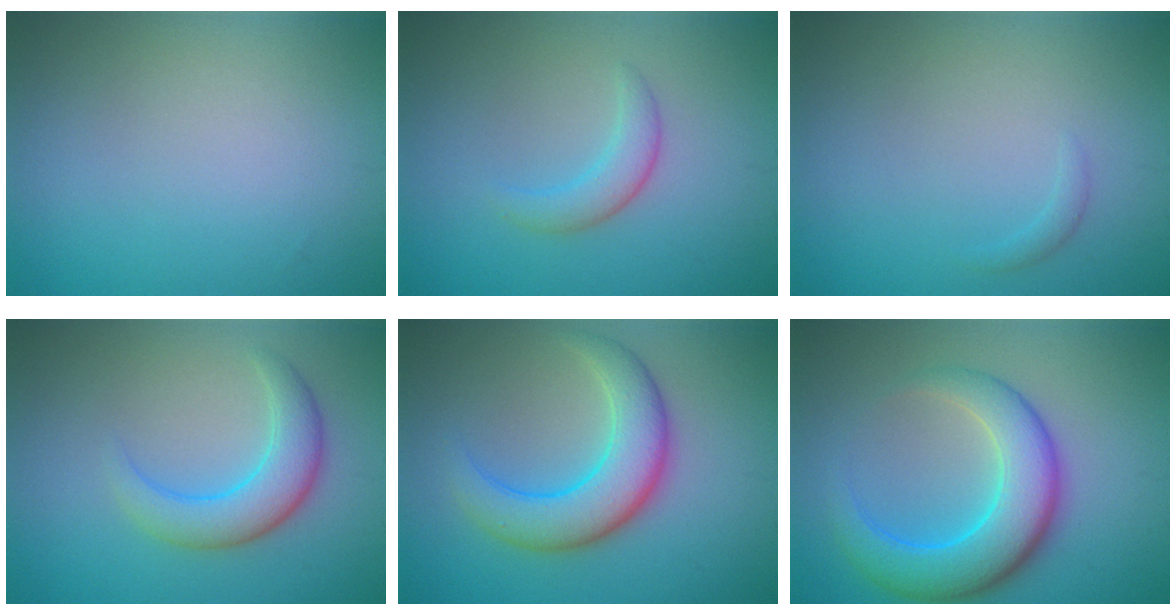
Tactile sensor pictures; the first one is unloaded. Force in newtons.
{"total": 2.1, "press": 2.1, "slide": 0.2}
{"total": 0.6, "press": 0.6, "slide": 0.0}
{"total": 4.2, "press": 4.2, "slide": 0.1}
{"total": 6.0, "press": 6.0, "slide": 0.2}
{"total": 7.1, "press": 7.1, "slide": 0.1}